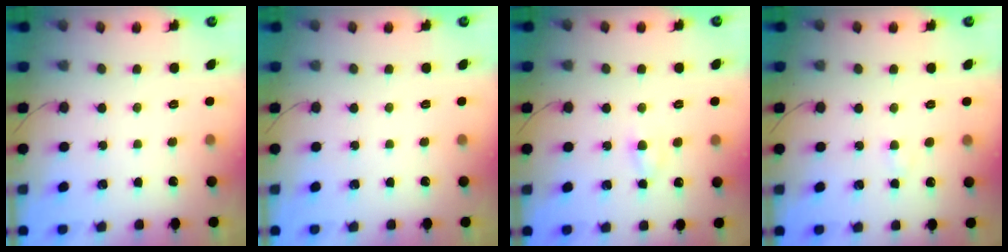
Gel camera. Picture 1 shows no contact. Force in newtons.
{"total": 0.0}
{"total": 3.5, "press": 3.3, "slide": 1.3}
{"total": 1.5, "press": 1.2, "slide": 0.8}